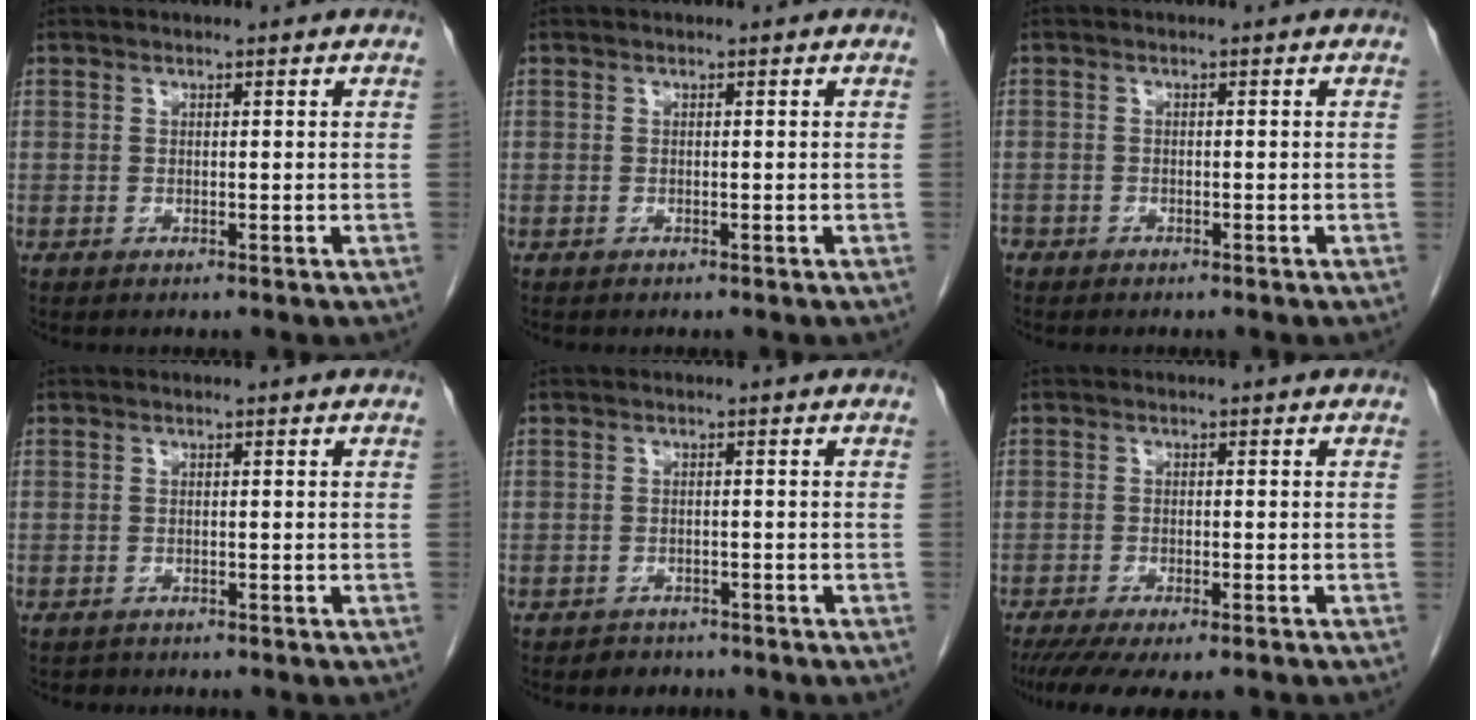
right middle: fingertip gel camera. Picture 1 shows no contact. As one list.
[{"total": 0.0}, {"total": 1.7, "force": [-1.4, 1.0, 0.4], "torque": [-0.012, -0.001, -0.024]}, {"total": 0.8, "force": [-0.7, 0.4, -0.1], "torque": [-0.008, 0.000, -0.013]}, {"total": 2.2, "force": [-1.7, 1.3, -0.1], "torque": [-0.011, 0.005, -0.027]}, {"total": 10.9, "force": [-8.7, 2.9, 5.9], "torque": [-0.098, -0.014, -0.125]}]